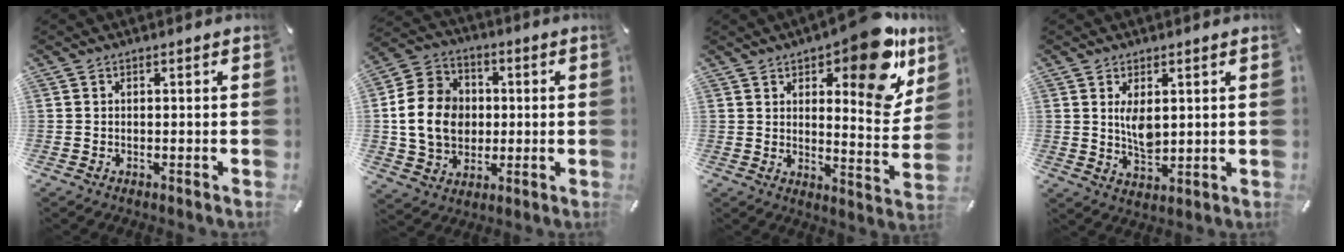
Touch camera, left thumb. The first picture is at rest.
{"total": 13.6, "force": [-0.2, 11.7, 6.9], "torque": [-0.142, 0.017, -0.003]}
{"total": 17.0, "force": [11.1, 6.0, 11.4], "torque": [-0.133, -0.087, 0.178]}
{"total": 5.6, "force": [1.6, 3.2, 4.3], "torque": [-0.081, -0.006, 0.026]}